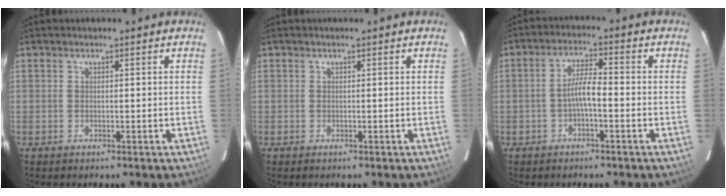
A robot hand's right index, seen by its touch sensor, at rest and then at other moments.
{"total": 0.0}
{"total": 4.3, "force": [-1.6, 0.8, 3.9], "torque": [-0.079, 0.012, -0.030]}